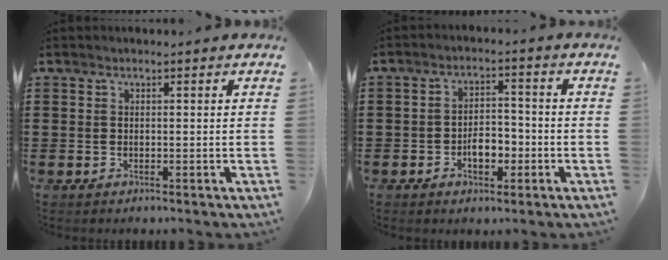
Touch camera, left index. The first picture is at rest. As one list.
[{"total": 4.6, "force": [-1.6, 2.5, 3.5], "torque": [-0.054, 0.004, -0.032]}]